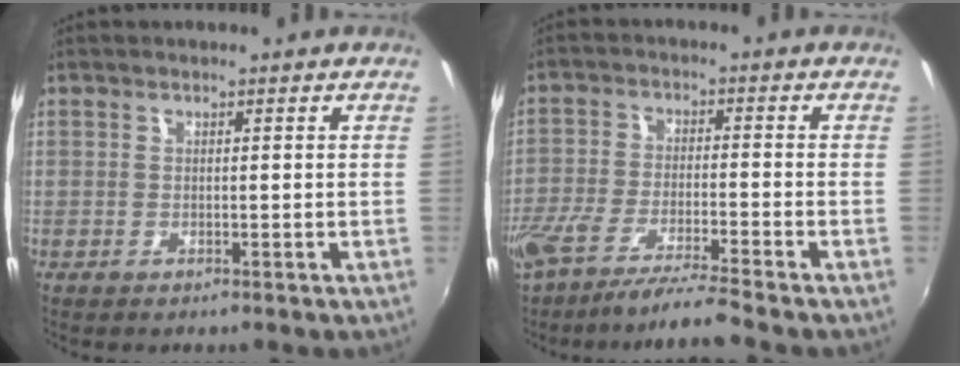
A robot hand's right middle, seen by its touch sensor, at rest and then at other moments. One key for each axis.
{"total": 10.2, "fx": -8.6, "fy": -0.5, "fz": 5.4, "tx": -0.115, "ty": -0.028, "tz": -0.152}